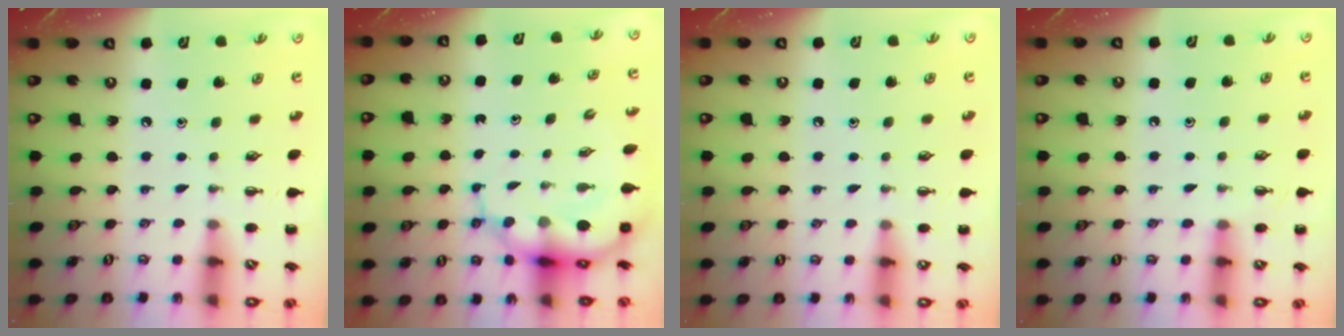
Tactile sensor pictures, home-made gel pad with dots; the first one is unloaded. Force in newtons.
{"total": 9.2, "press": 8.8, "slide": 2.8}
{"total": 3.2, "press": 3.1, "slide": 1.1}
{"total": 7.8, "press": 7.5, "slide": 2.2}